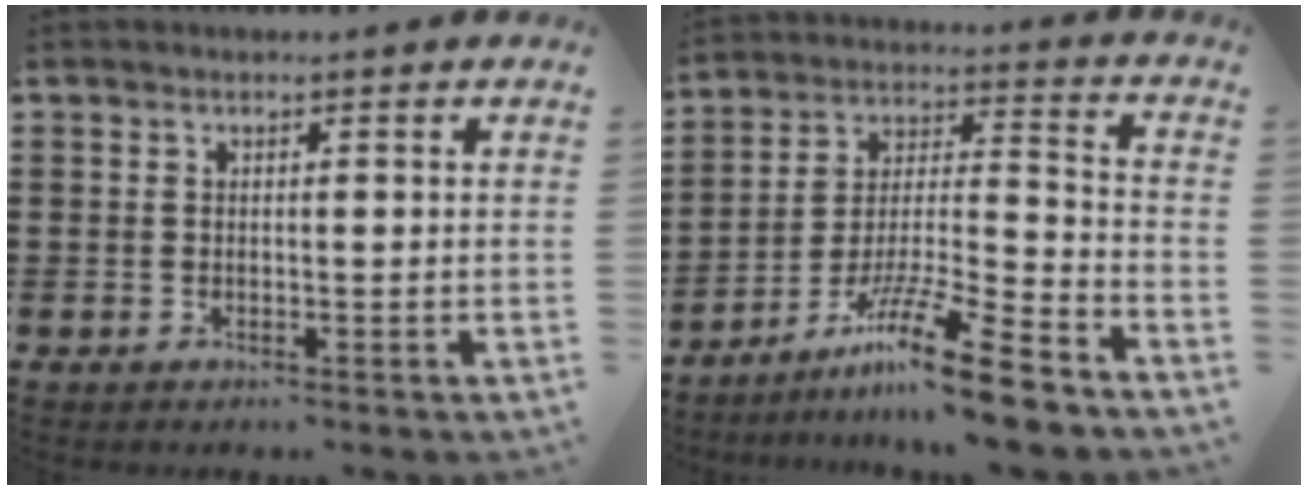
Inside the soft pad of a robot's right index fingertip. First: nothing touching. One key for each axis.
{"total": 14.1, "fx": -10.7, "fy": 0.8, "fz": 9.2, "tx": -0.155, "ty": 0.028, "tz": -0.200}